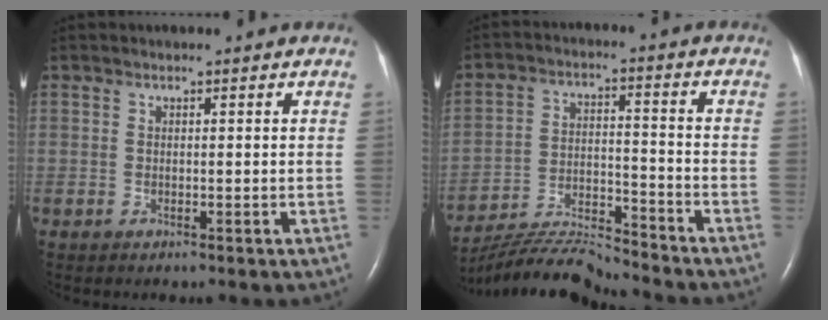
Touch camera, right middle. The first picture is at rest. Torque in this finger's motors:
{"motor_torque": [0.98, -1.16, 0.11, 0.09]}